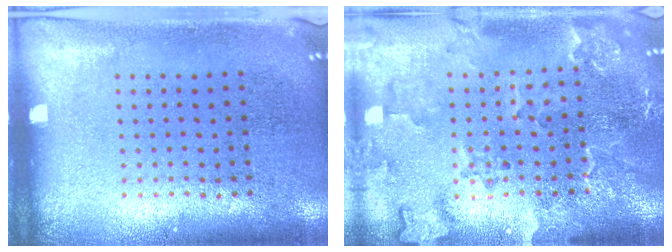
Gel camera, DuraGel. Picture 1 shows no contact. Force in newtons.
{"total": 2.3, "press": 2.1, "slide": 0.8}